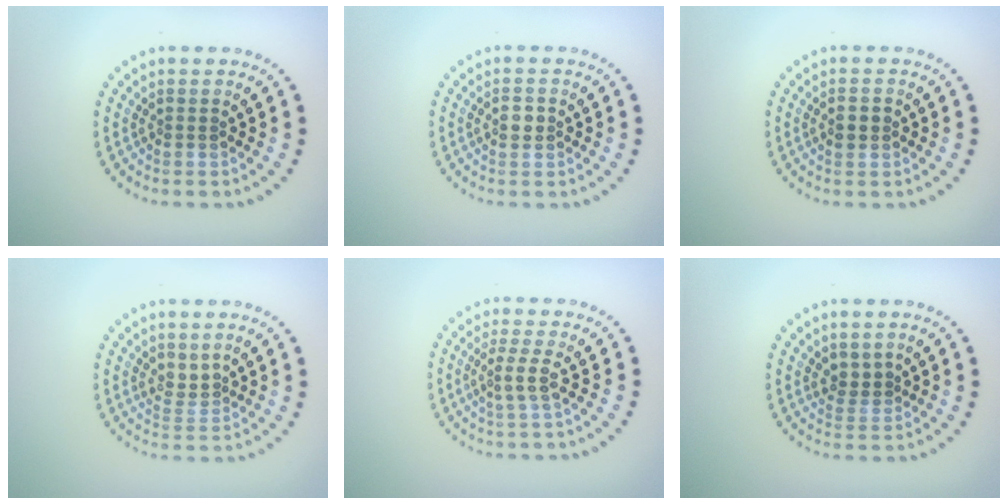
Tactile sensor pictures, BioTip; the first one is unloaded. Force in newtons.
{"total": 1.6, "press": 1.5, "slide": 0.3}
{"total": 2.0, "press": 2.0, "slide": 0.0}
{"total": 1.5, "press": 1.0, "slide": 1.1}
{"total": 2.1, "press": 1.6, "slide": 1.4}
{"total": 1.6, "press": 1.3, "slide": 0.9}